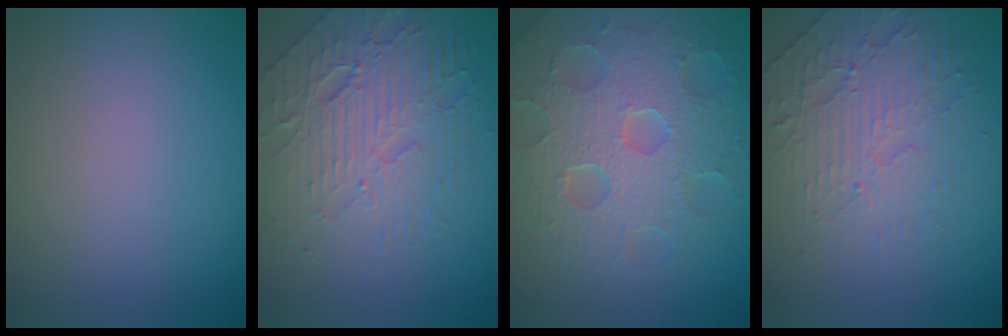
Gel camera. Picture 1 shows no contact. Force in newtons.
{"total": 6.2, "press": 4.6, "slide": 4.1}
{"total": 8.6, "press": 6.0, "slide": 6.1}
{"total": 4.7, "press": 3.3, "slide": 3.3}